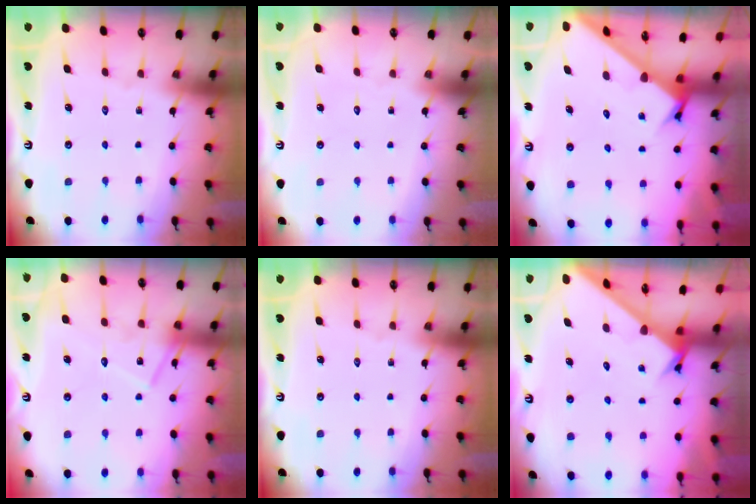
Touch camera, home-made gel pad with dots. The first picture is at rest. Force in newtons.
{"total": 1.8, "press": 1.7, "slide": 0.1}
{"total": 2.5, "press": 2.5, "slide": 0.2}
{"total": 14.0, "press": 14.0, "slide": 1.0}
{"total": 0.0}
{"total": 2.6, "press": 2.6, "slide": 0.2}